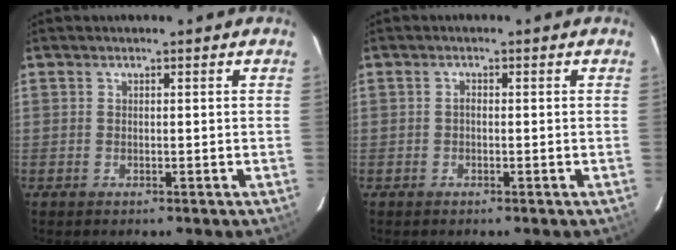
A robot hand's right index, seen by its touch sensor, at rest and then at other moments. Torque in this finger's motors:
{"motor_torque": [0.15, -0.04, 0.18, 0.03]}